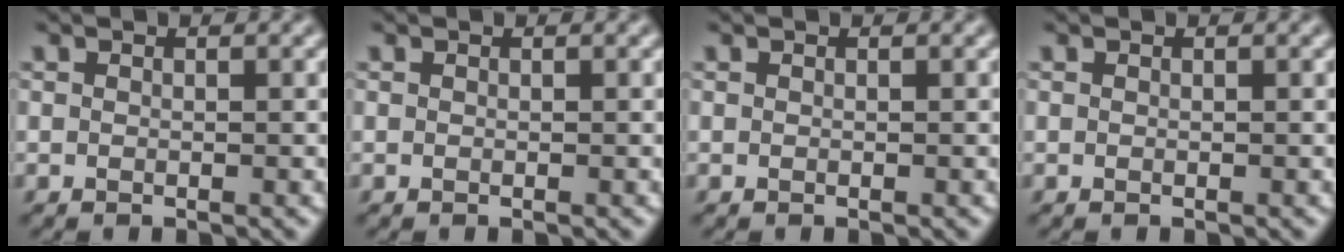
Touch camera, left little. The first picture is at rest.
{"total": 0.0}
{"total": 0.0}
{"total": 0.0}